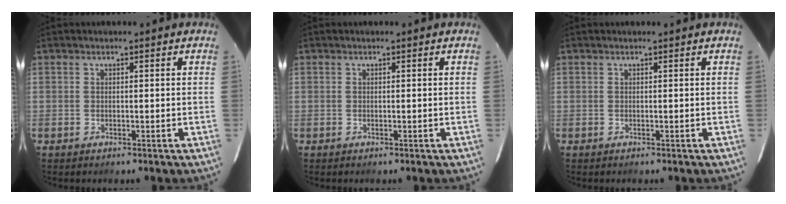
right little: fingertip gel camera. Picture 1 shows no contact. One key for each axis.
{"total": 0.0}
{"total": 0.0}